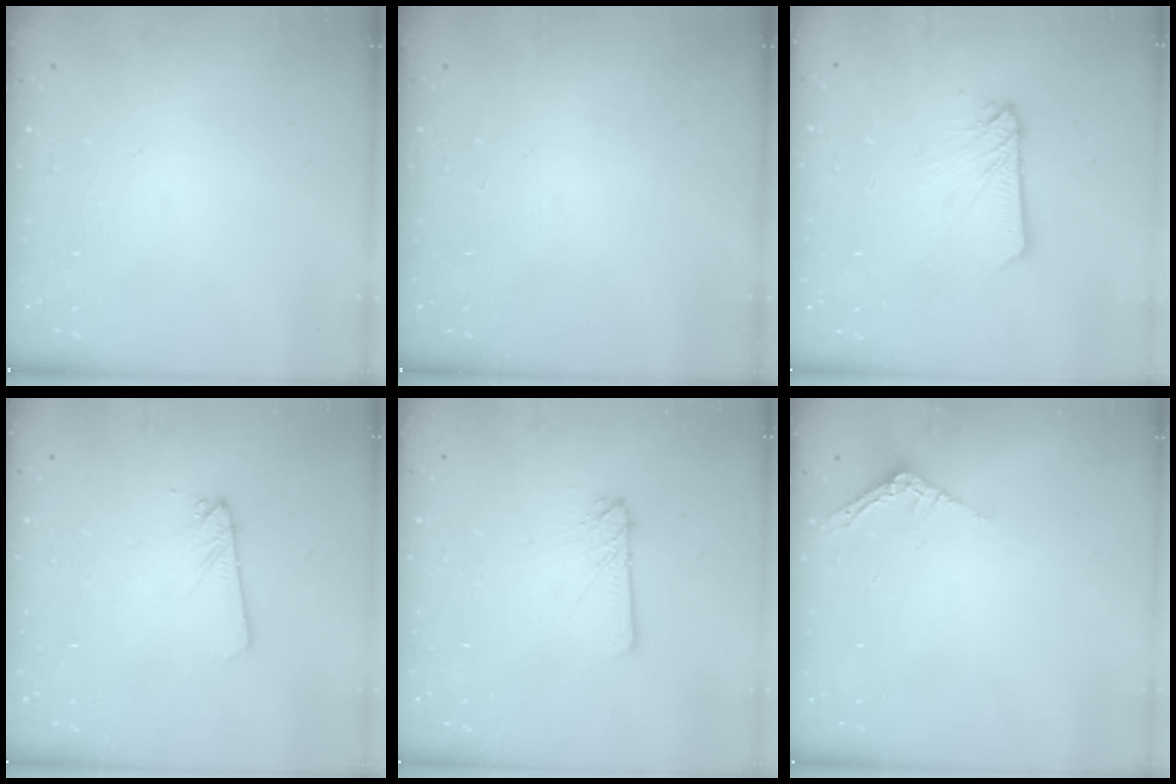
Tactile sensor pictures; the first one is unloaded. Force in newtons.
{"total": 0.0}
{"total": 3.6, "press": 3.6, "slide": 0.3}
{"total": 2.3, "press": 2.3, "slide": 0.1}
{"total": 4.1, "press": 4.1, "slide": 0.4}
{"total": 2.5, "press": 2.5, "slide": 0.2}